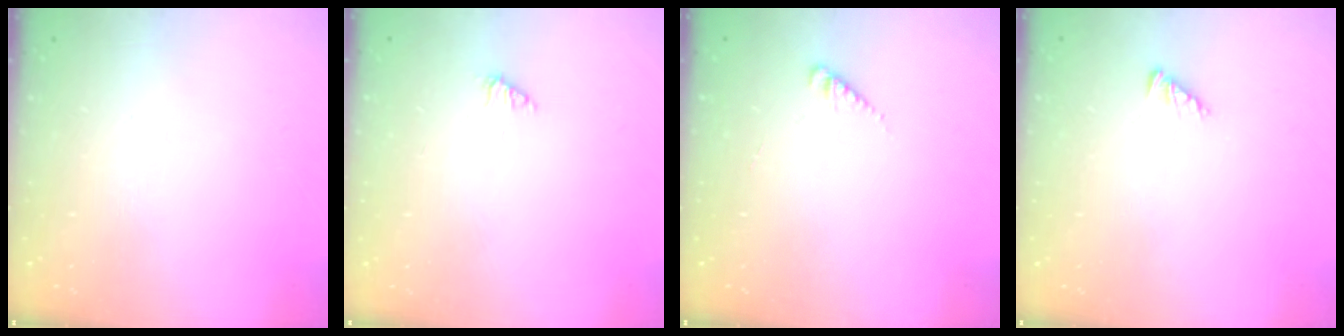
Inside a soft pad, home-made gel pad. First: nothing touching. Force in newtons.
{"total": 0.7, "press": 0.7, "slide": 0.2}
{"total": 1.8, "press": 1.8, "slide": 0.3}
{"total": 2.7, "press": 2.7, "slide": 0.4}